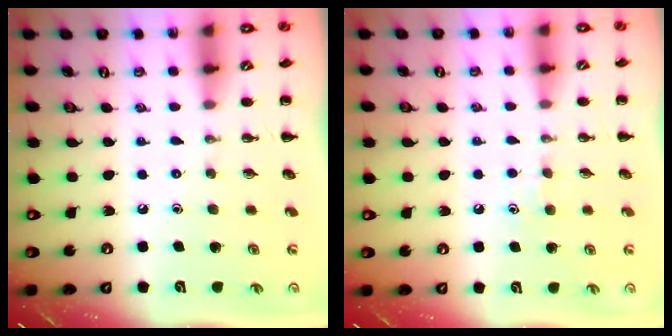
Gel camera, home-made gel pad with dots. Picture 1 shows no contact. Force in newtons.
{"total": 3.6, "press": 3.3, "slide": 1.4}